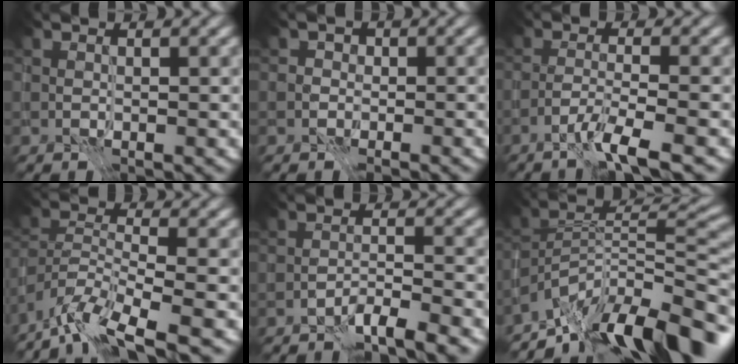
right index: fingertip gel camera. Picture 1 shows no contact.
{"total": 1.3, "force": [-0.6, 1.2, -0.1], "torque": [0.010, 0.009, -0.015]}
{"total": 3.3, "force": [-2.6, -0.2, 2.0], "torque": [-0.035, 0.009, -0.063]}
{"total": 7.6, "force": [-6.6, 1.2, 3.7], "torque": [-0.068, -0.002, -0.129]}
{"total": 3.1, "force": [-2.8, 0.0, 1.2], "torque": [-0.020, 0.009, -0.056]}
{"total": 12.6, "force": [-9.8, 3.4, 7.1], "torque": [-0.104, 0.023, -0.167]}